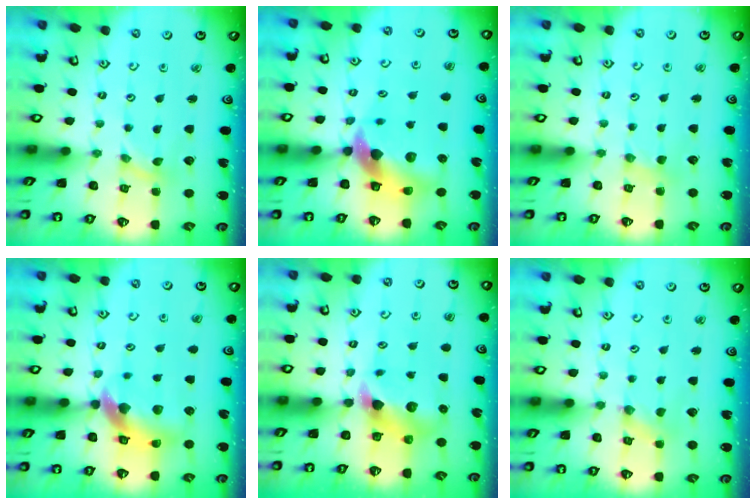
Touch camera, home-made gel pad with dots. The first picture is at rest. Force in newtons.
{"total": 12.8, "press": 12.6, "slide": 2.1}
{"total": 1.9, "press": 1.9, "slide": 0.3}
{"total": 10.7, "press": 10.6, "slide": 1.5}
{"total": 7.2, "press": 7.2, "slide": 0.9}
{"total": 0.0}